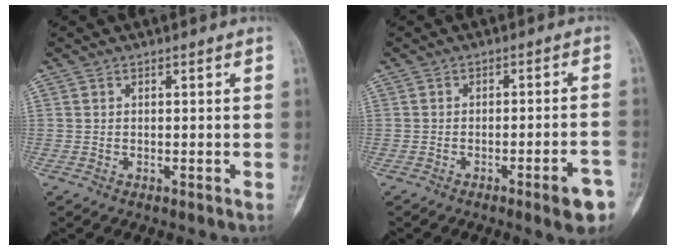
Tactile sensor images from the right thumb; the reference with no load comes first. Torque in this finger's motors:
{"motor_torque": [0.80, 0.96, 0.79, -0.56, 0.15]}